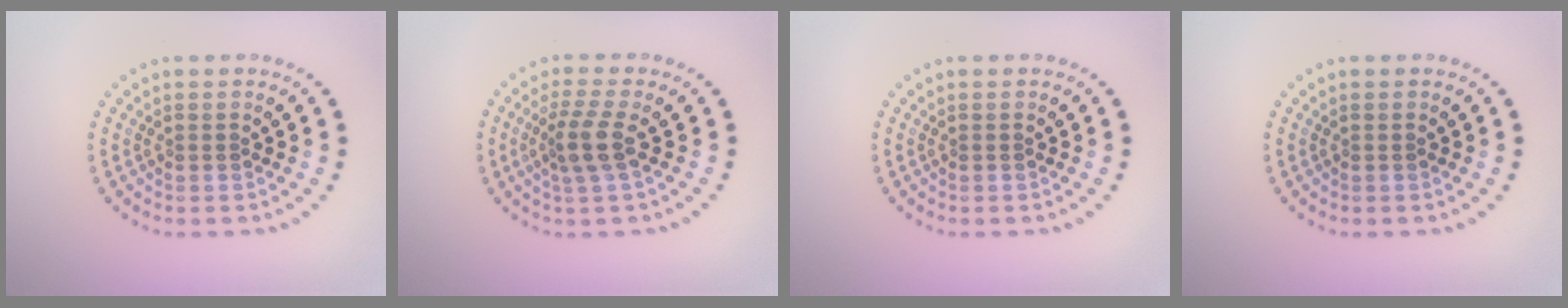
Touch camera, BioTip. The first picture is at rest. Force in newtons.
{"total": 2.9, "press": 2.3, "slide": 1.8}
{"total": 0.0}
{"total": 0.0}